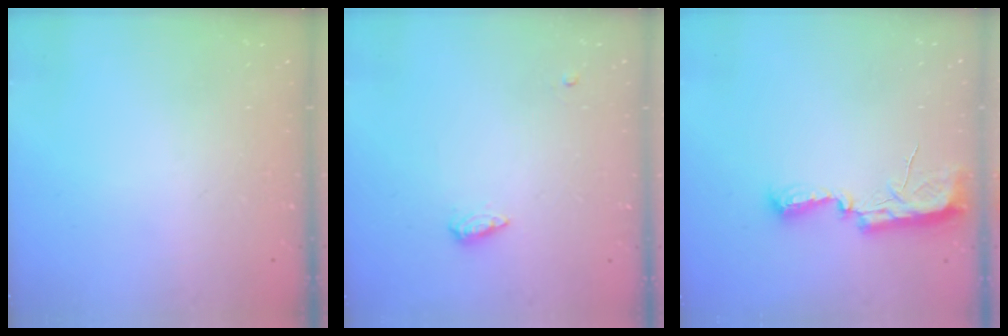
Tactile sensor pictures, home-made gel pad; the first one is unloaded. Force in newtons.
{"total": 5.2, "press": 5.1, "slide": 1.0}
{"total": 10.5, "press": 9.1, "slide": 5.2}